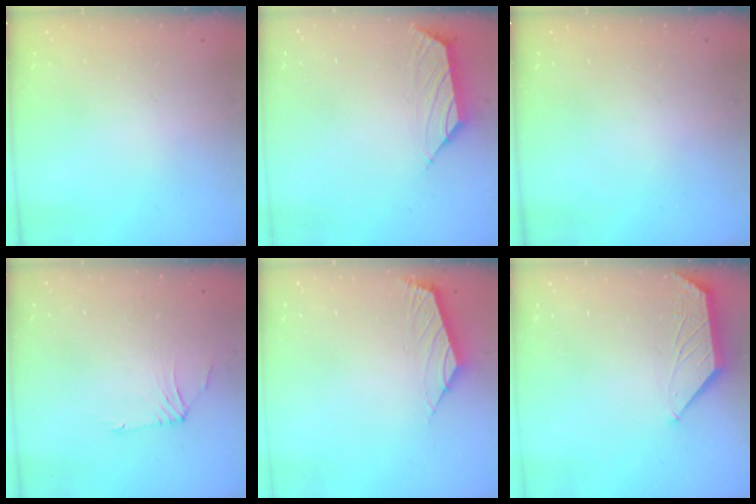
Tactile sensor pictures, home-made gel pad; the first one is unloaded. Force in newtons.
{"total": 1.5, "press": 1.4, "slide": 0.6}
{"total": 0.0}
{"total": 1.0, "press": 0.8, "slide": 0.5}
{"total": 2.4, "press": 2.4, "slide": 0.6}
{"total": 1.6, "press": 1.5, "slide": 0.4}